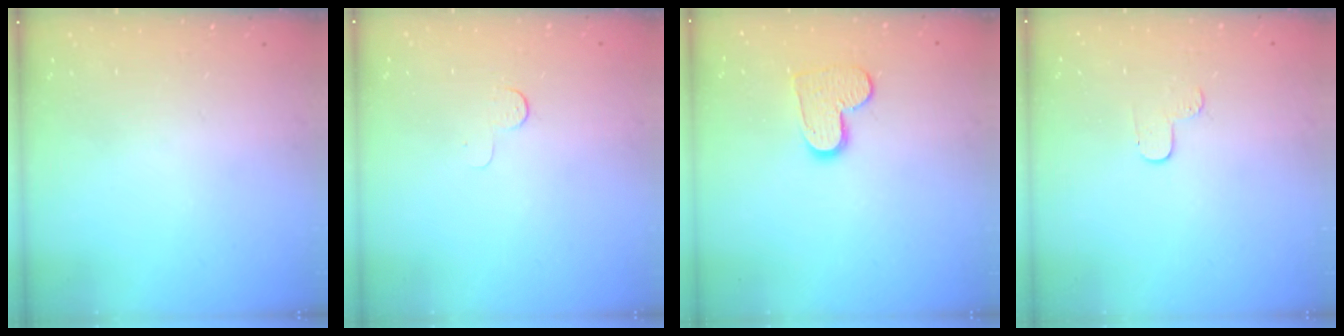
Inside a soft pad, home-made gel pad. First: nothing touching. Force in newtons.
{"total": 3.9, "press": 3.8, "slide": 0.4}
{"total": 9.4, "press": 9.4, "slide": 0.6}
{"total": 4.1, "press": 4.0, "slide": 0.4}